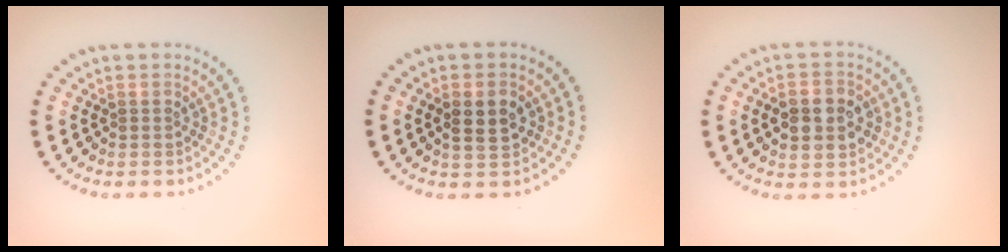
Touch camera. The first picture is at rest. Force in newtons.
{"total": 2.8, "press": 2.7, "slide": 0.3}
{"total": 4.4, "press": 4.4, "slide": 0.4}